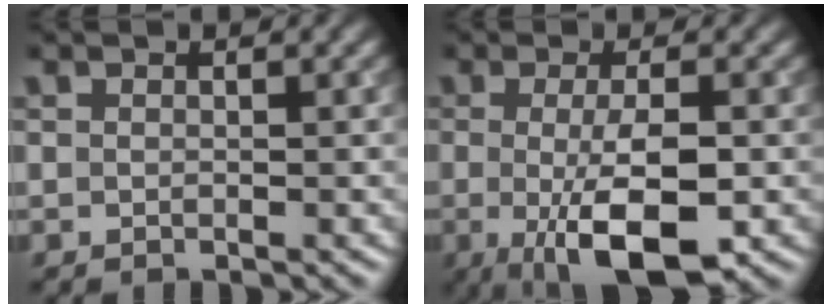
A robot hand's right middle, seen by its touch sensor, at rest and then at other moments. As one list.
[{"total": 6.9, "force": [-1.5, 1.8, 6.5], "torque": [-0.105, -0.013, -0.022]}]